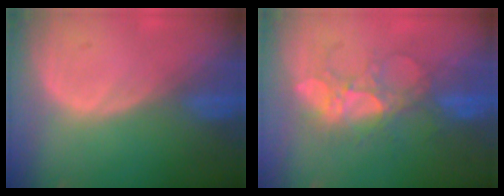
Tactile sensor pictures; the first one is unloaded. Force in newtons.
{"total": 6.8, "press": 6.6, "slide": 1.6}